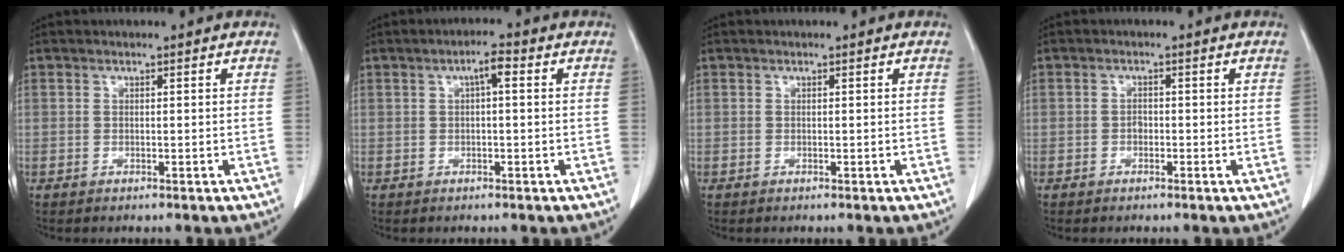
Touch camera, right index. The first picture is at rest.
{"total": 2.7, "force": [0.7, 0.5, 2.6], "torque": [-0.044, 0.007, 0.009]}
{"total": 0.0}
{"total": 0.9, "force": [-0.3, 0.6, 0.6], "torque": [-0.009, 0.005, -0.005]}